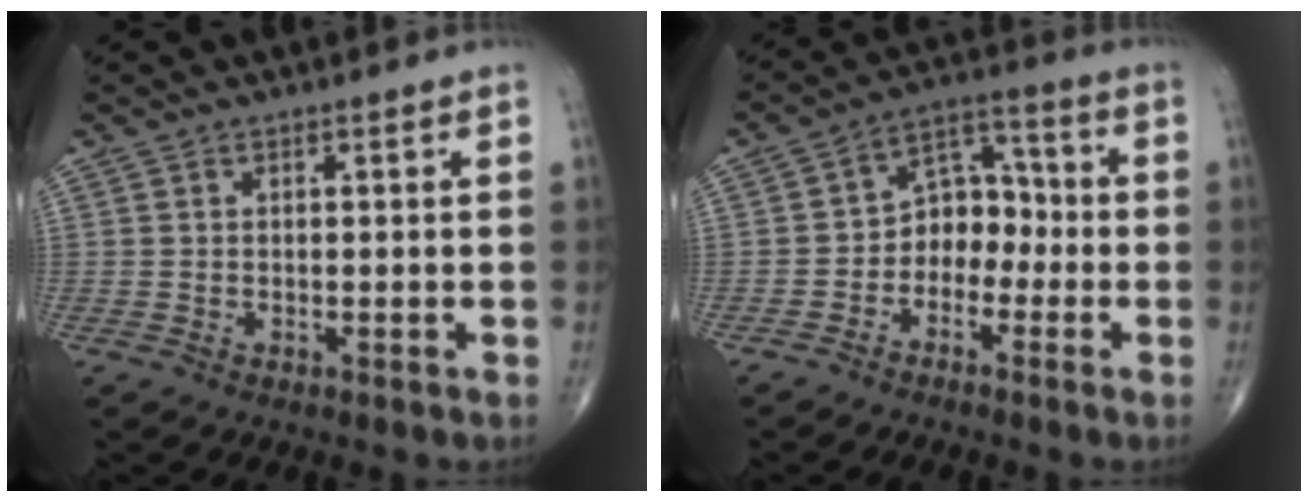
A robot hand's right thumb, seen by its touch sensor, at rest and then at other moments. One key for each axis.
{"total": 8.0, "fx": -2.3, "fy": 5.9, "fz": 4.9, "tx": -0.043, "ty": 0.045, "tz": -0.055}